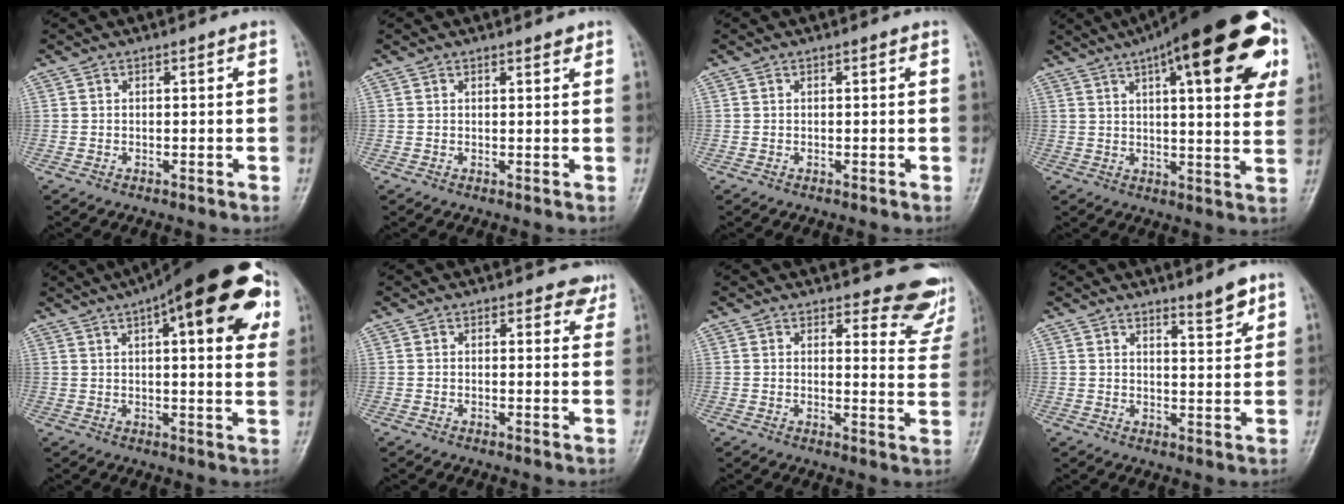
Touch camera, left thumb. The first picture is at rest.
{"total": 1.2, "force": [1.0, 0.4, 0.6], "torque": [-0.006, -0.006, 0.013]}
{"total": 0.0}
{"total": 26.3, "force": [12.0, 8.1, 21.9], "torque": [-0.284, 0.000, 0.162]}
{"total": 23.5, "force": [10.1, 7.7, 19.8], "torque": [-0.252, 0.006, 0.132]}
{"total": 3.5, "force": [2.8, 1.9, 0.9], "torque": [0.020, -0.017, 0.021]}
{"total": 9.7, "force": [8.9, 3.3, 1.9], "torque": [0.017, -0.081, 0.076]}
{"total": 4.3, "force": [3.4, 0.8, 2.6], "torque": [-0.028, -0.031, 0.051]}